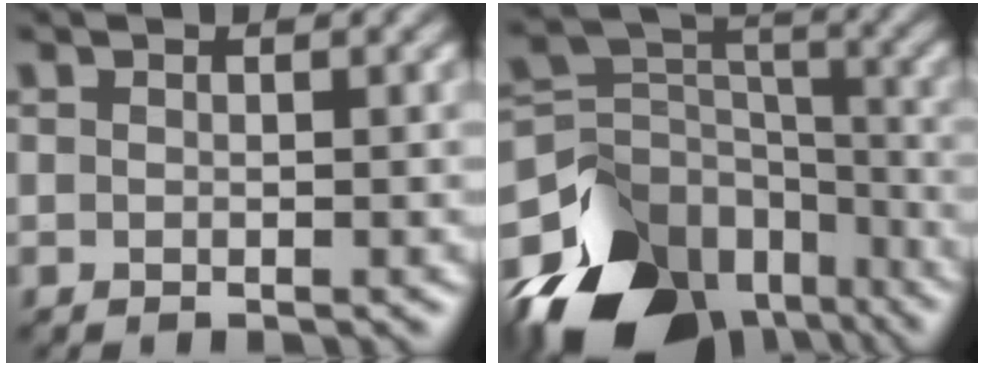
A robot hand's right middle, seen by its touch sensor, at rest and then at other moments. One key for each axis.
{"total": 15.3, "fx": -10.3, "fy": 9.3, "fz": 6.3, "tx": -0.156, "ty": -0.008, "tz": -0.175}